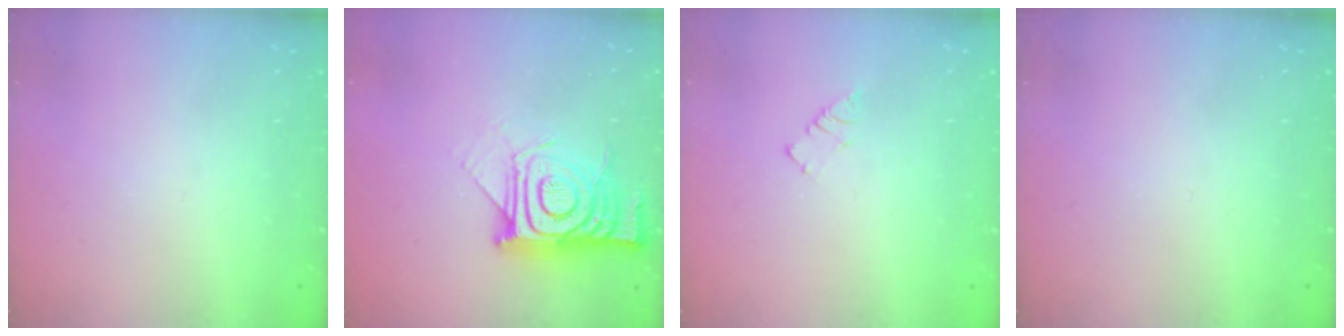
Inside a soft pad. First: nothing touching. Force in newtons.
{"total": 15.2, "press": 15.1, "slide": 1.1}
{"total": 2.9, "press": 2.9, "slide": 0.4}
{"total": 0.0}